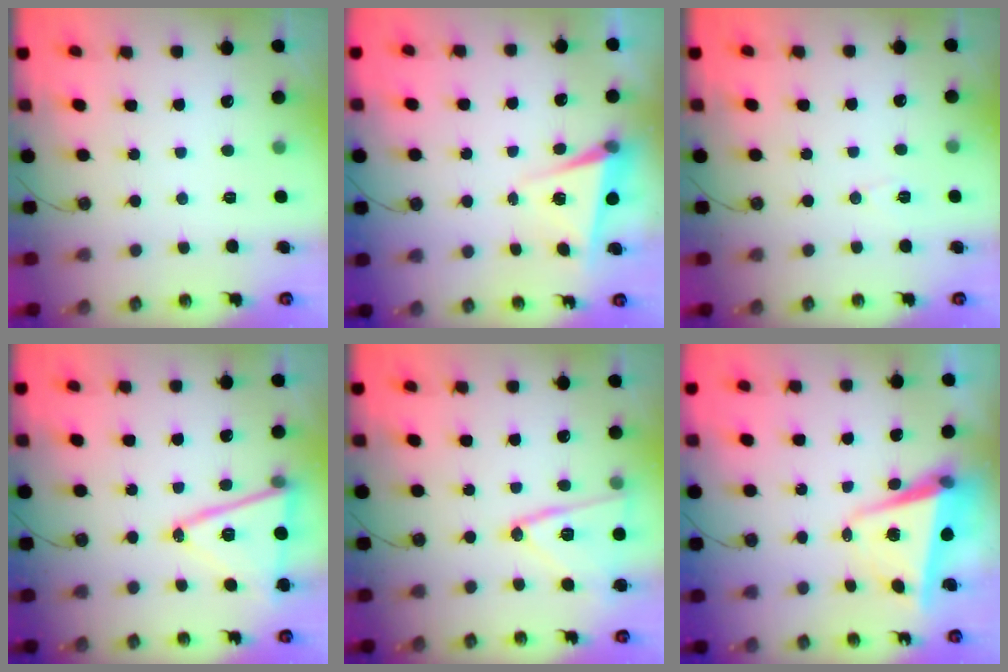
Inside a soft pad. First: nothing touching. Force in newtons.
{"total": 6.2, "press": 5.9, "slide": 1.9}
{"total": 4.1, "press": 3.7, "slide": 1.7}
{"total": 15.7, "press": 15.2, "slide": 3.8}
{"total": 14.7, "press": 14.7, "slide": 0.5}
{"total": 7.1, "press": 6.9, "slide": 1.7}